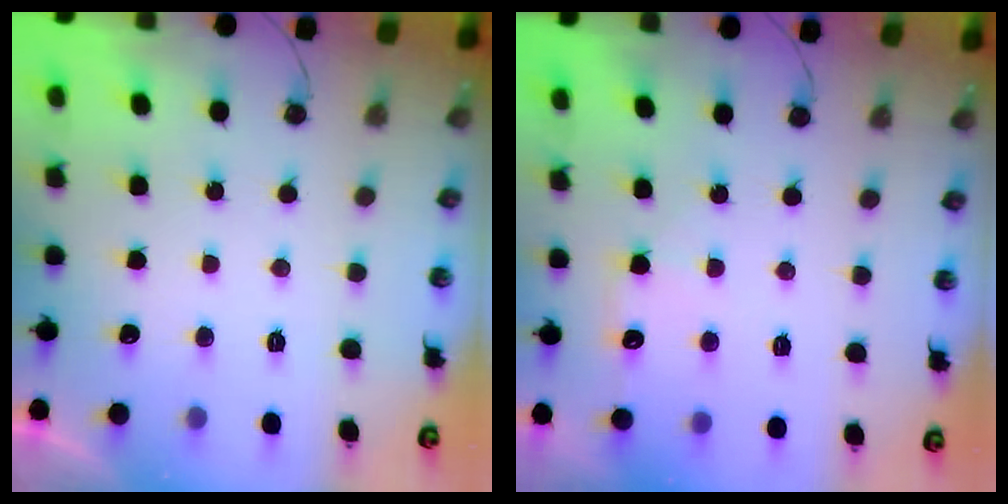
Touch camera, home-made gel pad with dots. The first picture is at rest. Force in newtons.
{"total": 7.1, "press": 7.1, "slide": 0.7}